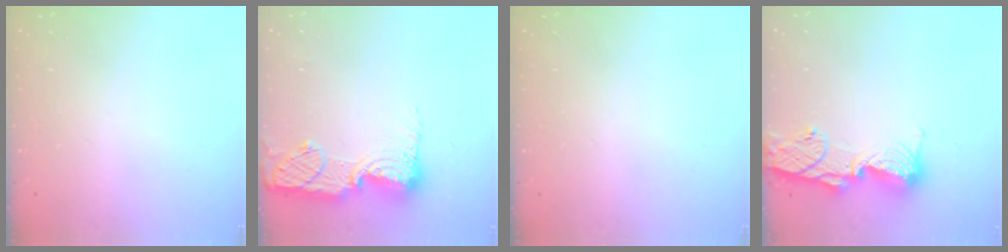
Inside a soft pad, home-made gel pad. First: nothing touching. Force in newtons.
{"total": 15.4, "press": 15.4, "slide": 1.2}
{"total": 0.0}
{"total": 12.9, "press": 12.9, "slide": 1.2}